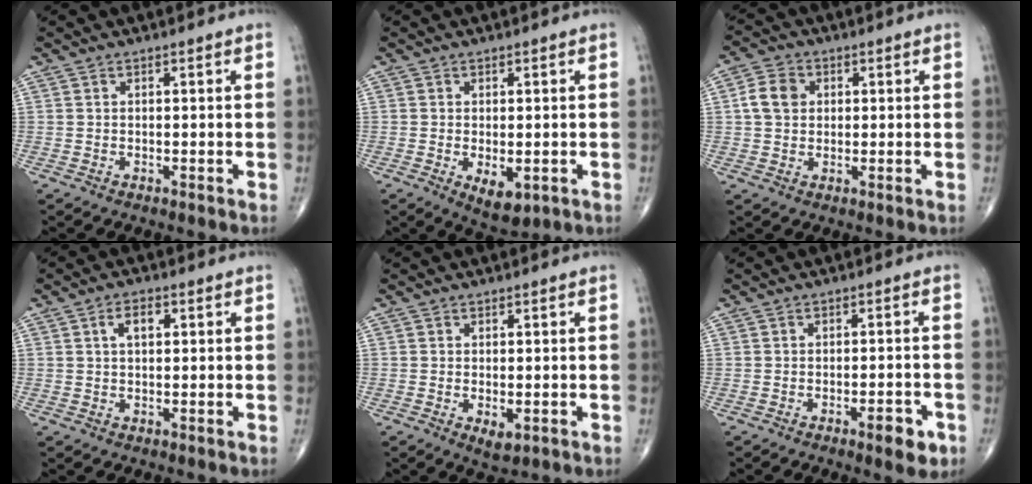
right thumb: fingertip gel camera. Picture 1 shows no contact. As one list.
[{"total": 5.2, "force": [-1.4, 2.5, 4.4], "torque": [-0.063, -0.011, -0.011]}, {"total": 5.7, "force": [1.0, 4.6, 3.2], "torque": [-0.052, 0.007, 0.013]}, {"total": 3.6, "force": [1.1, 2.0, 2.8], "torque": [-0.046, 0.005, 0.016]}, {"total": 2.9, "force": [-0.7, 1.3, 2.5], "torque": [-0.040, -0.008, -0.007]}, {"total": 5.0, "force": [-2.5, 1.6, 4.0], "torque": [-0.045, 0.008, -0.031]}]